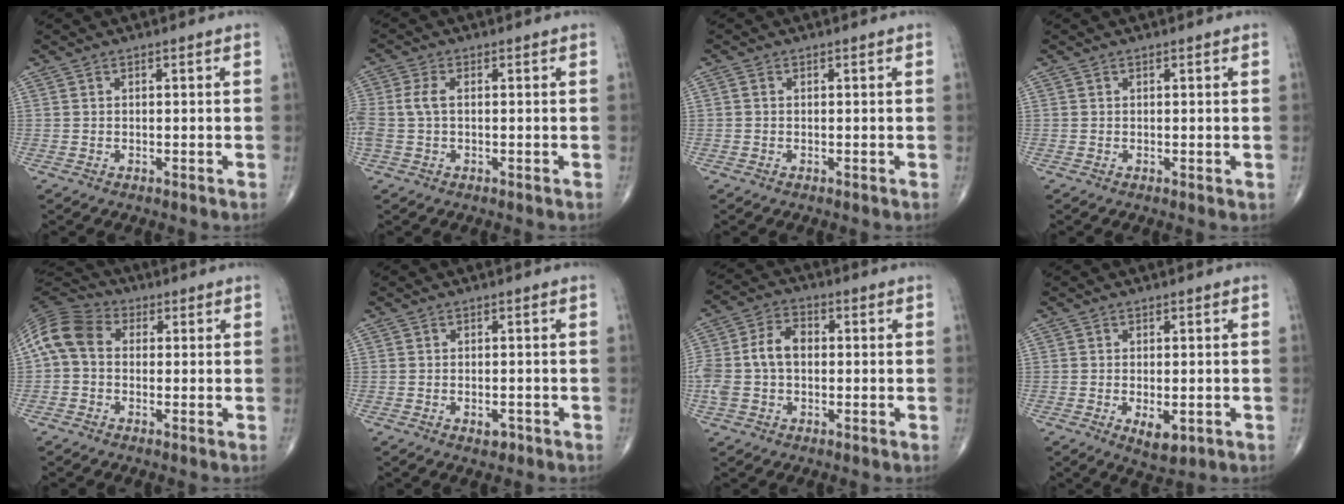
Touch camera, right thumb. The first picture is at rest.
{"total": 4.3, "force": [0.0, 2.3, 3.7], "torque": [-0.112, 0.010, -0.001]}
{"total": 0.6, "force": [0.0, 0.5, 0.4], "torque": [-0.007, 0.000, -0.004]}
{"total": 0.5, "force": [0.1, 0.3, 0.4], "torque": [-0.008, -0.003, 0.001]}
{"total": 9.6, "force": [0.8, 7.2, 6.2], "torque": [-0.117, 0.028, -0.001]}
{"total": 1.9, "force": [-1.0, 1.1, 1.3], "torque": [-0.017, 0.004, -0.012]}
{"total": 9.8, "force": [-0.2, 6.7, 7.1], "torque": [-0.149, 0.031, -0.007]}
{"total": 4.5, "force": [-1.3, 2.2, 3.8], "torque": [-0.057, -0.011, -0.014]}